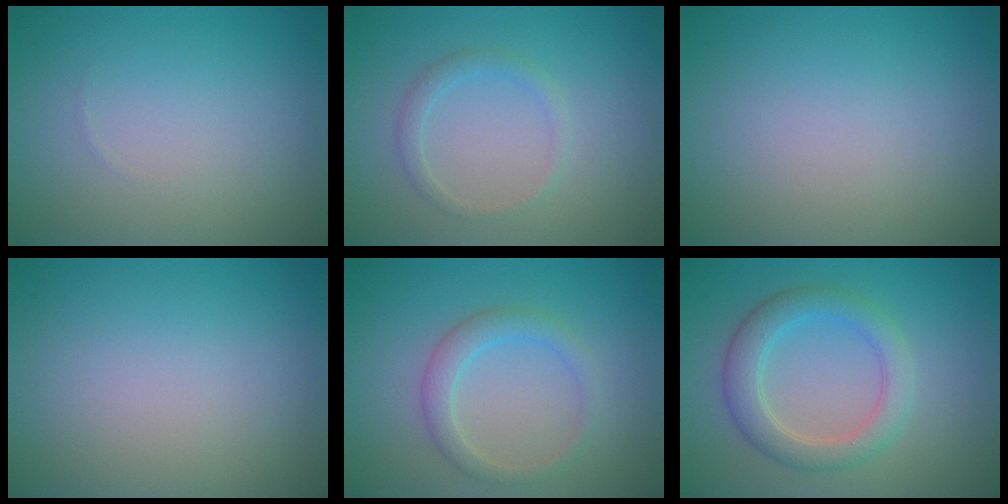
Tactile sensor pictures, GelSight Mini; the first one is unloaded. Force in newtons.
{"total": 1.4, "press": 1.4, "slide": 0.2}
{"total": 0.0}
{"total": 0.0}
{"total": 2.4, "press": 2.4, "slide": 0.1}
{"total": 3.8, "press": 3.8, "slide": 0.2}